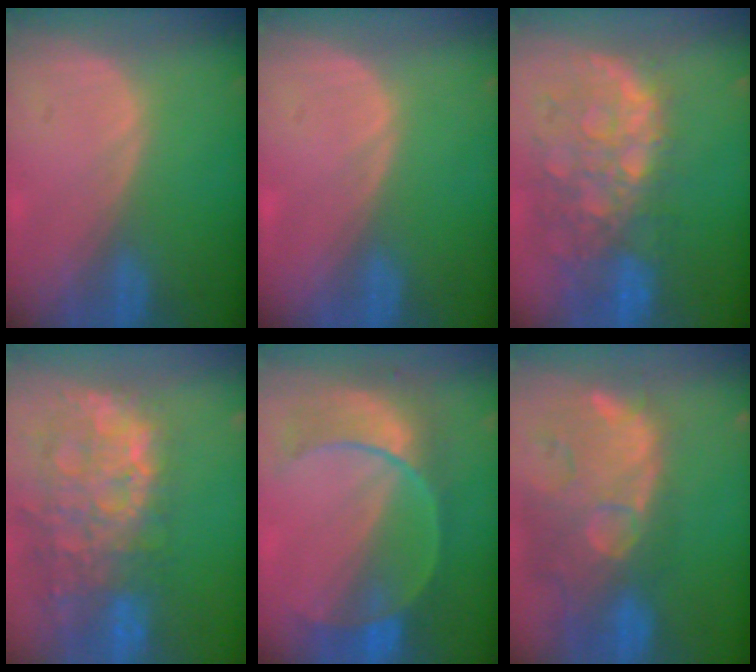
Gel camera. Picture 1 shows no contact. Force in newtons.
{"total": 0.0}
{"total": 11.7, "press": 9.9, "slide": 6.3}
{"total": 14.1, "press": 11.4, "slide": 8.2}
{"total": 8.9, "press": 8.2, "slide": 3.5}
{"total": 14.6, "press": 11.8, "slide": 8.6}